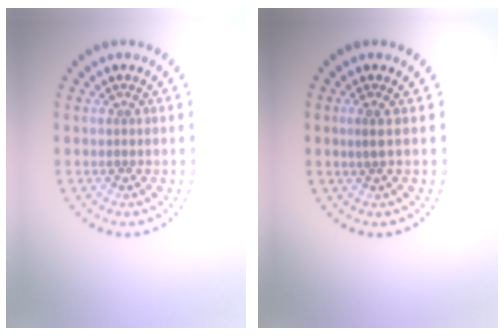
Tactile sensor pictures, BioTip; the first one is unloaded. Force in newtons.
{"total": 1.0, "press": 0.8, "slide": 0.6}